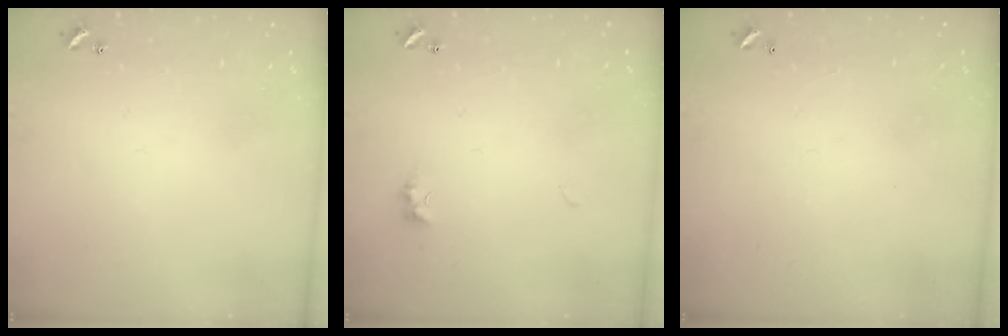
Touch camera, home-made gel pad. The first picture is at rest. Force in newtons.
{"total": 1.9, "press": 1.8, "slide": 0.6}
{"total": 3.0, "press": 3.0, "slide": 0.1}